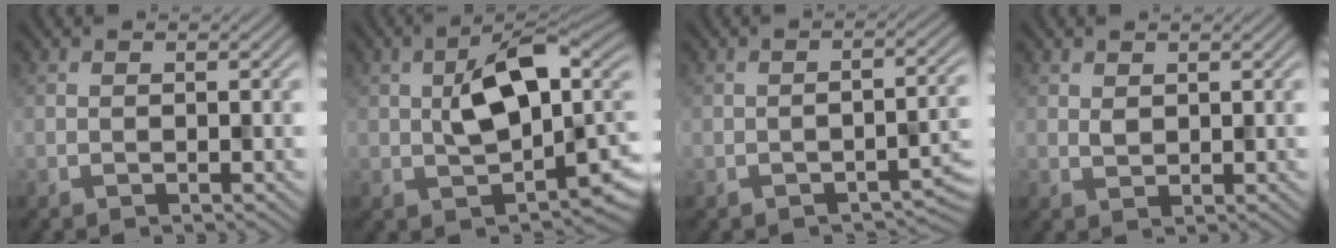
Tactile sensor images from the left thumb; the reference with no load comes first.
{"total": 10.1, "force": [1.4, 5.2, 8.5], "torque": [-0.145, 0.001, 0.030]}
{"total": 3.2, "force": [-2.0, 1.0, 2.3], "torque": [-0.032, 0.005, -0.027]}
{"total": 1.1, "force": [0.8, 0.6, 0.3], "torque": [-0.011, -0.001, 0.018]}